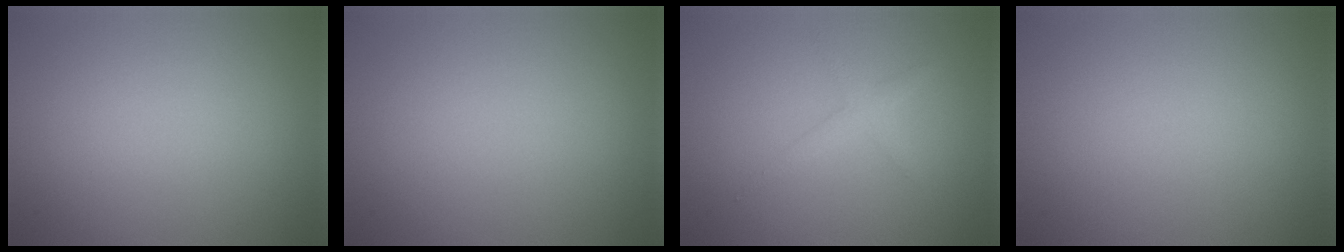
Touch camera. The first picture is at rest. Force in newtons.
{"total": 0.0}
{"total": 1.6, "press": 1.6, "slide": 0.1}
{"total": 0.0}